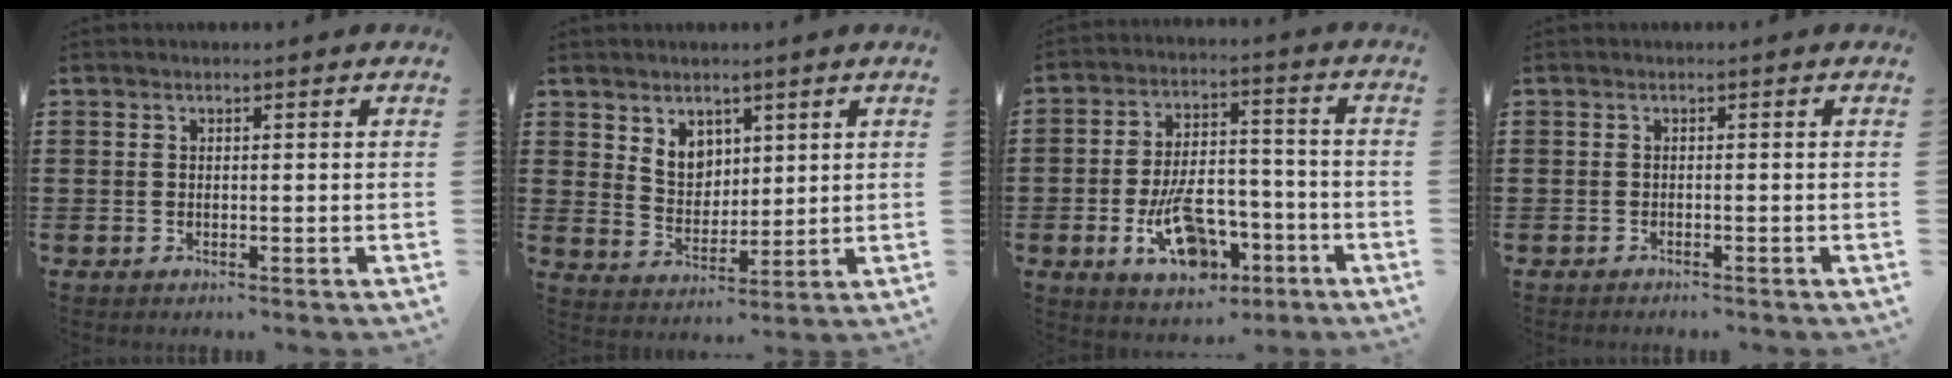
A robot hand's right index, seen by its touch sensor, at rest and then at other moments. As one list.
[{"total": 5.3, "force": [3.2, 3.8, 1.8], "torque": [-0.051, 0.008, 0.061]}, {"total": 11.3, "force": [-4.6, 6.2, 8.2], "torque": [-0.140, 0.003, -0.084]}, {"total": 0.5, "force": [-0.5, 0.0, 0.1], "torque": [-0.003, -0.002, -0.010]}]